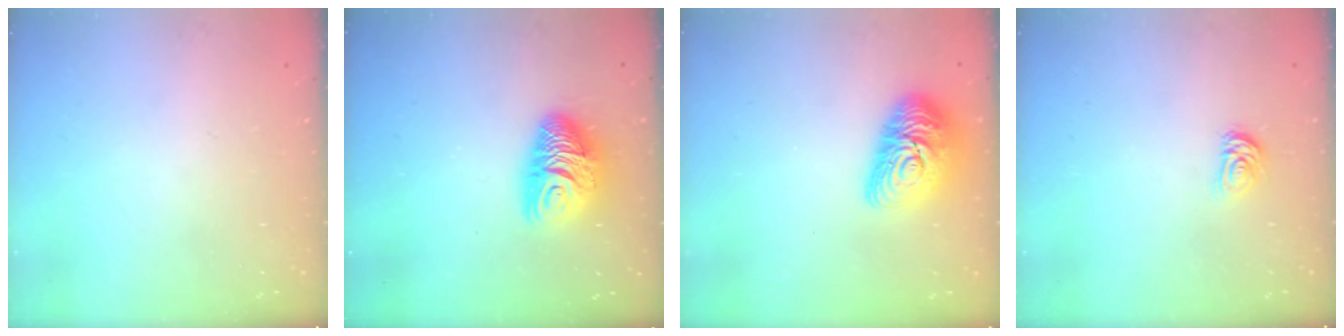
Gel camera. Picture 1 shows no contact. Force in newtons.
{"total": 10.6, "press": 10.6, "slide": 0.5}
{"total": 14.6, "press": 14.5, "slide": 1.1}
{"total": 3.6, "press": 3.6, "slide": 0.6}